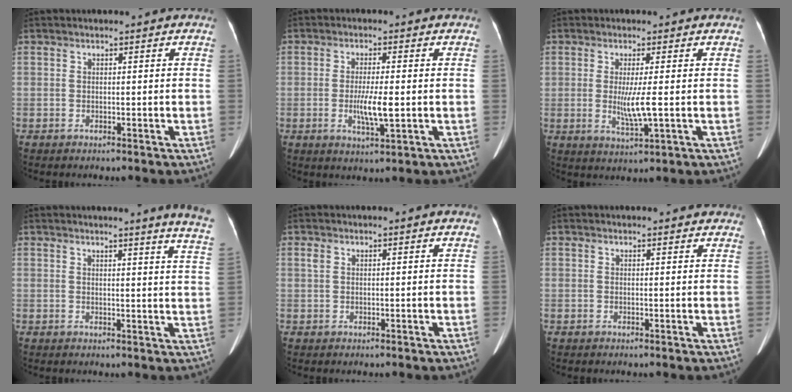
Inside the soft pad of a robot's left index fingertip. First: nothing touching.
{"total": 4.7, "force": [-1.1, 0.6, 4.5], "torque": [-0.087, -0.025, -0.020]}
{"total": 4.4, "force": [-0.5, 0.1, 4.4], "torque": [-0.082, -0.028, -0.007]}
{"total": 8.6, "force": [7.7, -1.5, 3.6], "torque": [-0.031, -0.084, 0.055]}
{"total": 1.2, "force": [0.8, 0.4, 0.8], "torque": [-0.022, 0.001, 0.014]}
{"total": 4.6, "force": [4.2, 1.1, 1.4], "torque": [-0.008, -0.008, 0.033]}